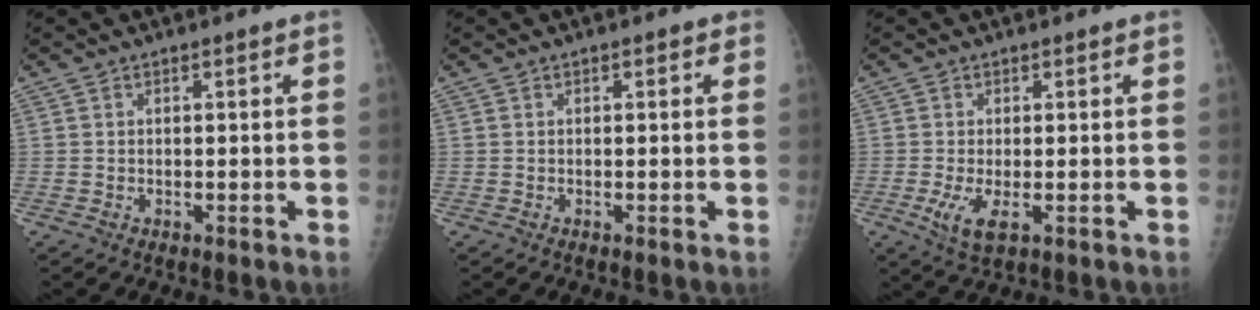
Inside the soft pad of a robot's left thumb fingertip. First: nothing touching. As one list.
[{"total": 1.2, "force": [0.6, 0.7, 0.8], "torque": [-0.001, 0.002, 0.003]}, {"total": 4.4, "force": [-0.6, 1.7, 4.0], "torque": [-0.084, -0.013, -0.008]}]